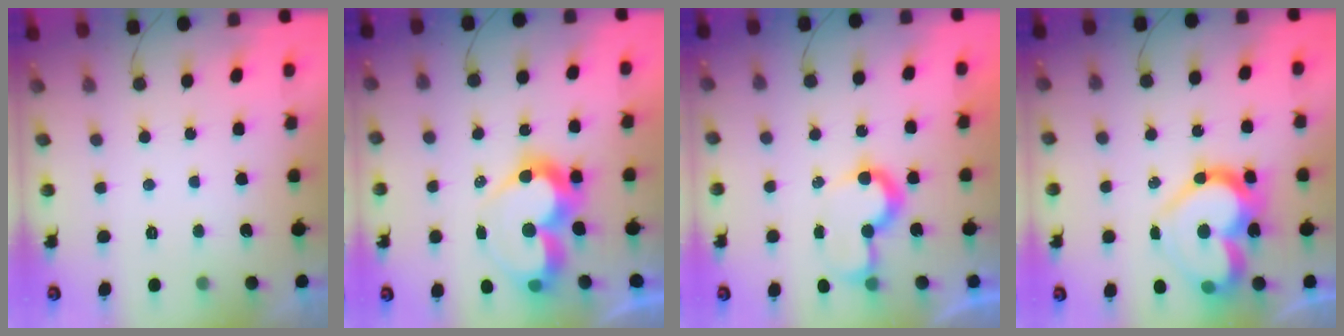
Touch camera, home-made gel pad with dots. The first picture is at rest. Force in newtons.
{"total": 13.1, "press": 13.1, "slide": 1.3}
{"total": 8.3, "press": 8.3, "slide": 0.2}
{"total": 20.1, "press": 19.9, "slide": 2.2}